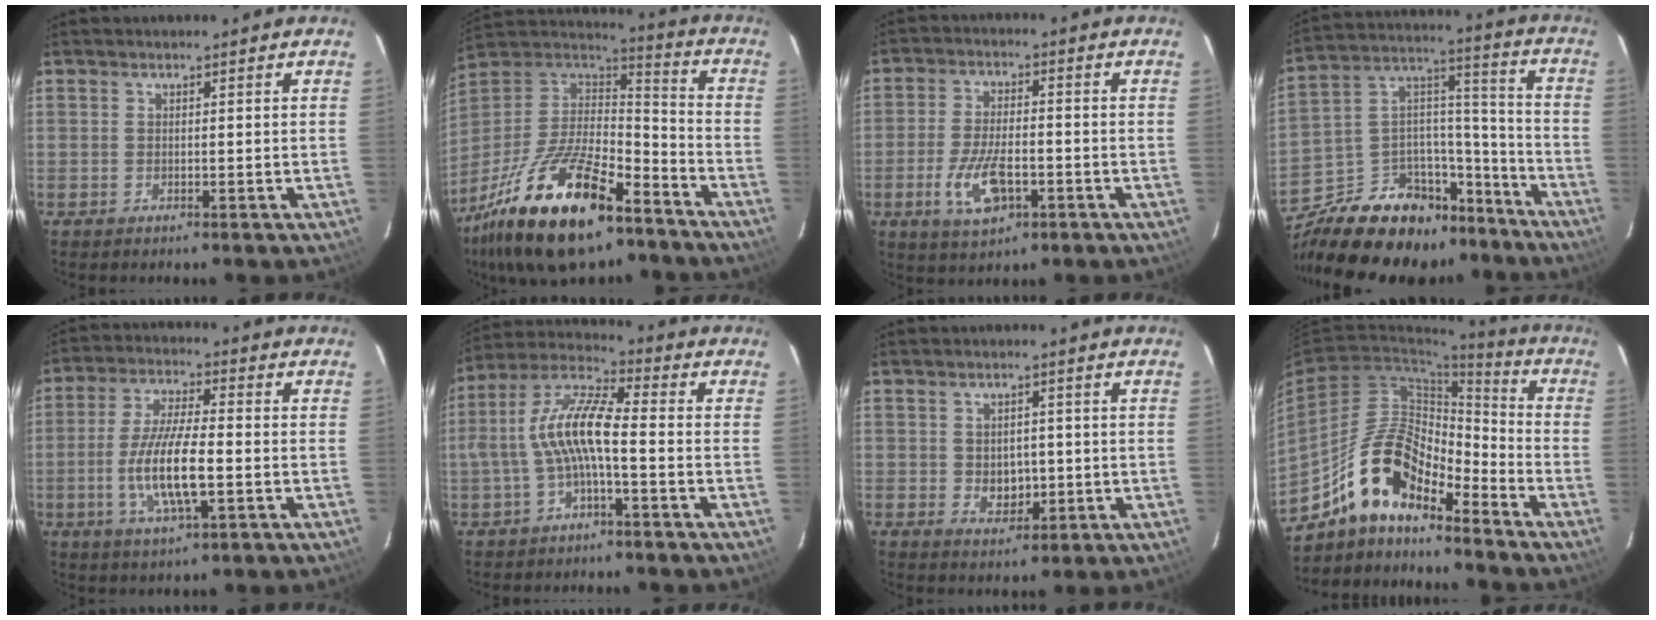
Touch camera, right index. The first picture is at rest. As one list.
[{"total": 27.3, "force": [-17.0, 10.5, 18.7], "torque": [-0.373, -0.030, -0.285]}, {"total": 9.3, "force": [-3.4, 4.2, 7.6], "torque": [-0.160, -0.008, -0.057]}, {"total": 25.7, "force": [-19.5, 13.0, 10.5], "torque": [-0.217, 0.075, -0.282]}, {"total": 11.3, "force": [-2.6, 2.7, 10.7], "torque": [-0.214, -0.004, -0.052]}, {"total": 10.0, "force": [-1.8, 2.4, 9.5], "torque": [-0.202, 0.016, -0.033]}, {"total": 4.5, "force": [-0.3, 3.7, 2.6], "torque": [-0.043, 0.001, 0.003]}, {"total": 14.2, "force": [-11.2, 4.8, 7.4], "torque": [-0.137, 0.020, -0.212]}]